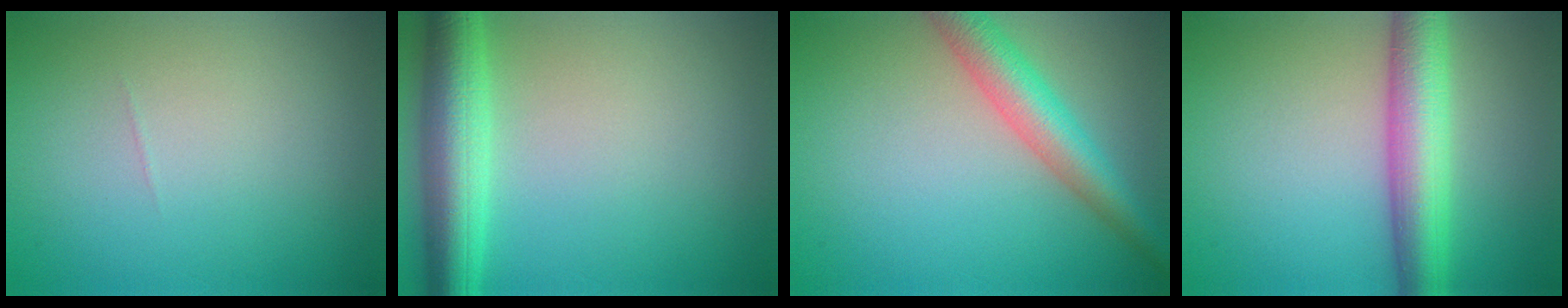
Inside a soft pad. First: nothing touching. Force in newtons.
{"total": 5.9, "press": 5.9, "slide": 0.2}
{"total": 5.2, "press": 5.2, "slide": 0.1}
{"total": 6.6, "press": 6.6, "slide": 0.0}